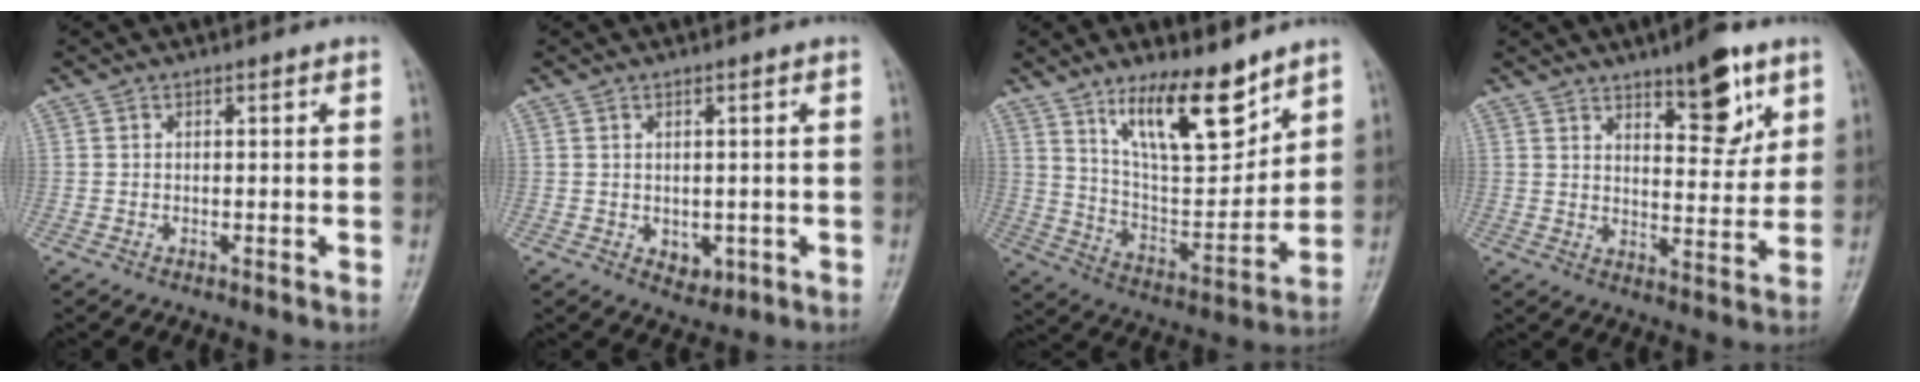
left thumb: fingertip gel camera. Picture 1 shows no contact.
{"total": 3.1, "force": [-0.5, 2.1, 2.2], "torque": [-0.016, -0.002, 0.003]}
{"total": 15.7, "force": [10.6, 5.2, 10.3], "torque": [-0.137, -0.075, 0.198]}
{"total": 11.0, "force": [6.5, 4.1, 7.9], "torque": [-0.086, -0.040, 0.099]}